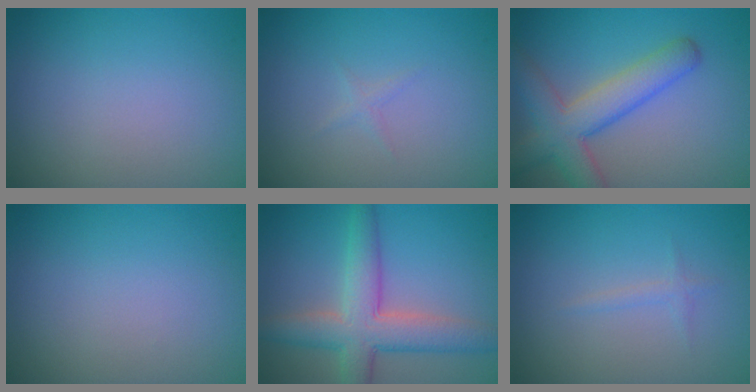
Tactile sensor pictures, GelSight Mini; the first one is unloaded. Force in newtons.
{"total": 0.6, "press": 0.6, "slide": 0.0}
{"total": 6.0, "press": 5.9, "slide": 0.3}
{"total": 0.0}
{"total": 6.2, "press": 6.2, "slide": 0.2}
{"total": 0.8, "press": 0.8, "slide": 0.0}